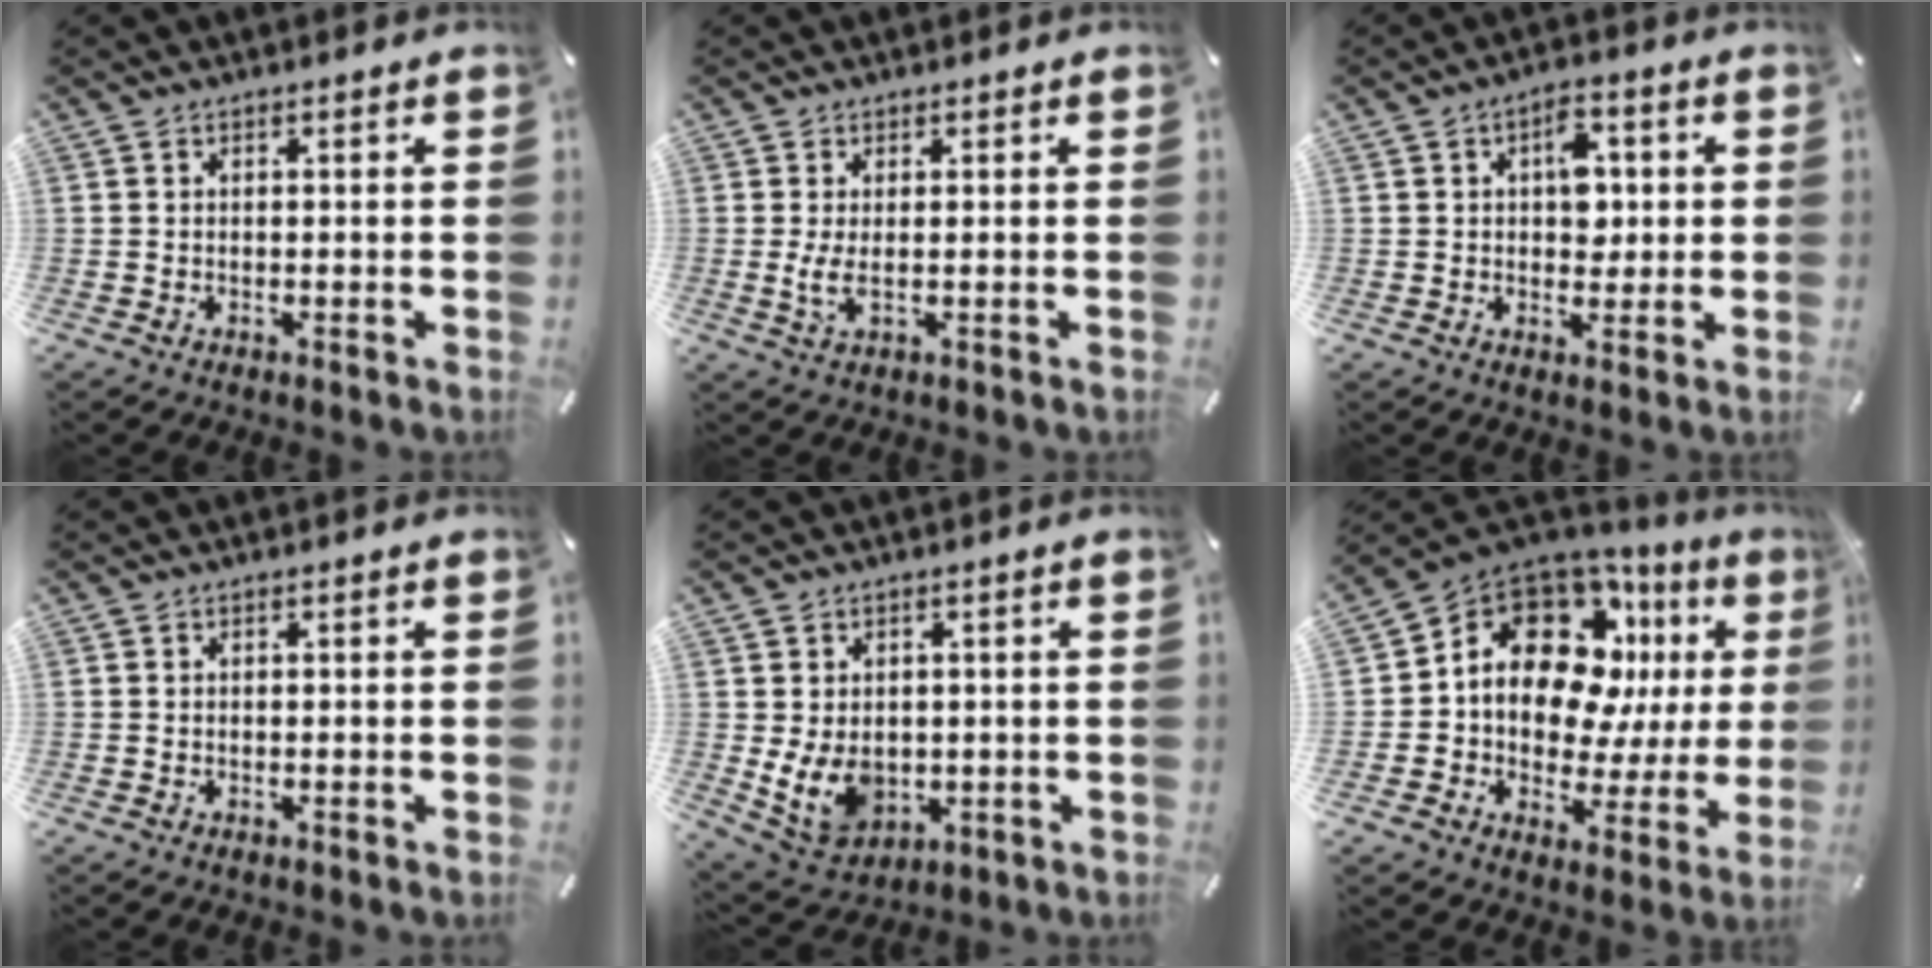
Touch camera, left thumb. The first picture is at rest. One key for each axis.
{"total": 4.0, "fx": 0.2, "fy": 1.2, "fz": 3.8, "tx": -0.090, "ty": -0.008, "tz": -0.002}
{"total": 7.4, "fx": 1.3, "fy": 5.1, "fz": 5.2, "tx": -0.049, "ty": -0.006, "tz": 0.013}
{"total": 0.0}
{"total": 8.3, "fx": 0.0, "fy": 6.8, "fz": 4.8, "tx": -0.103, "ty": -0.003, "tz": 0.003}
{"total": 16.6, "fx": 6.3, "fy": 11.4, "fz": 10.3, "tx": -0.173, "ty": -0.047, "tz": 0.112}